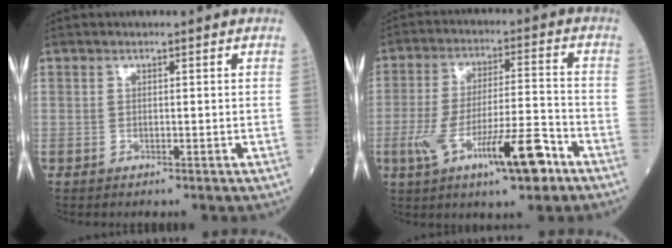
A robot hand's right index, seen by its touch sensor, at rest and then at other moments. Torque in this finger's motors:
{"motor_torque": [0.47, -0.39, 0.33, 0.18]}